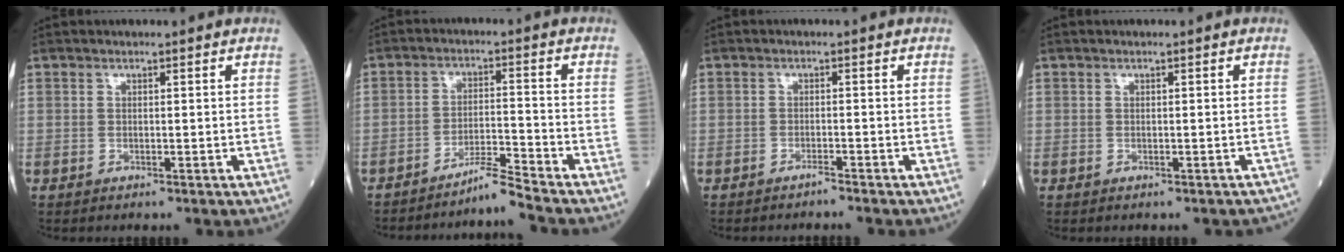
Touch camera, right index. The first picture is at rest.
{"total": 5.0, "force": [-4.5, -1.9, 1.0], "torque": [-0.018, -0.014, -0.083]}
{"total": 1.2, "force": [-1.1, -0.3, 0.2], "torque": [-0.004, 0.000, -0.018]}
{"total": 1.7, "force": [-1.3, 1.0, 0.3], "torque": [0.006, 0.007, -0.018]}